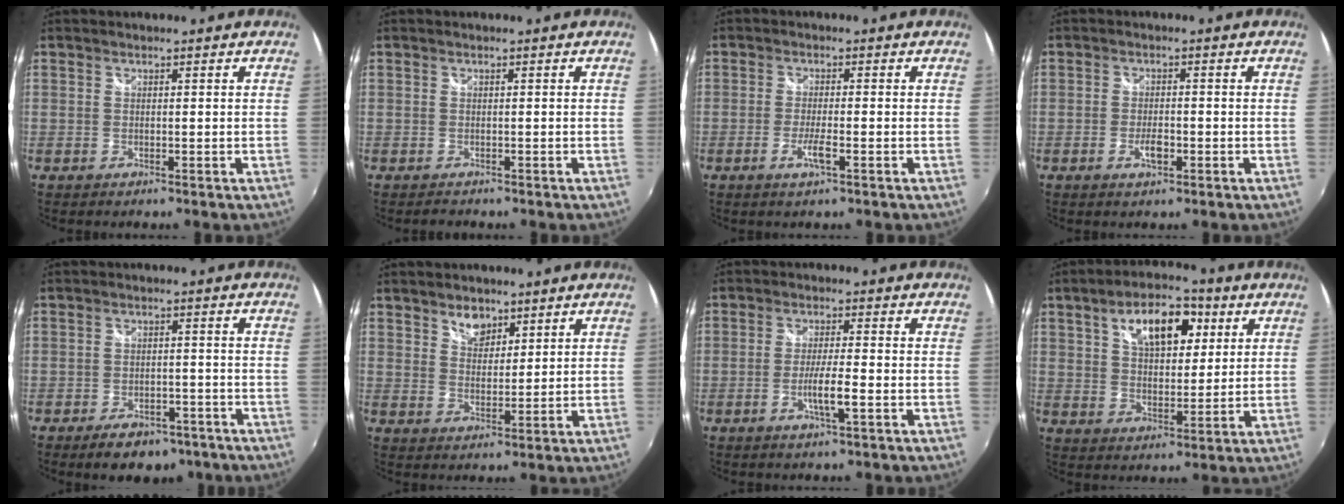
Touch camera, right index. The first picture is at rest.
{"total": 0.0}
{"total": 3.4, "force": [-1.6, 0.3, 3.0], "torque": [-0.063, -0.005, -0.031]}
{"total": 3.0, "force": [-1.2, 1.4, 2.4], "torque": [-0.046, -0.002, -0.023]}
{"total": 8.8, "force": [-6.3, 4.6, 4.0], "torque": [-0.087, 0.004, -0.080]}
{"total": 4.4, "force": [3.1, 2.6, 1.8], "torque": [-0.018, 0.001, 0.053]}
{"total": 4.7, "force": [-1.8, 0.0, 4.3], "torque": [-0.081, -0.005, -0.034]}
{"total": 12.6, "force": [5.4, 6.4, 9.4], "torque": [-0.151, 0.025, 0.088]}